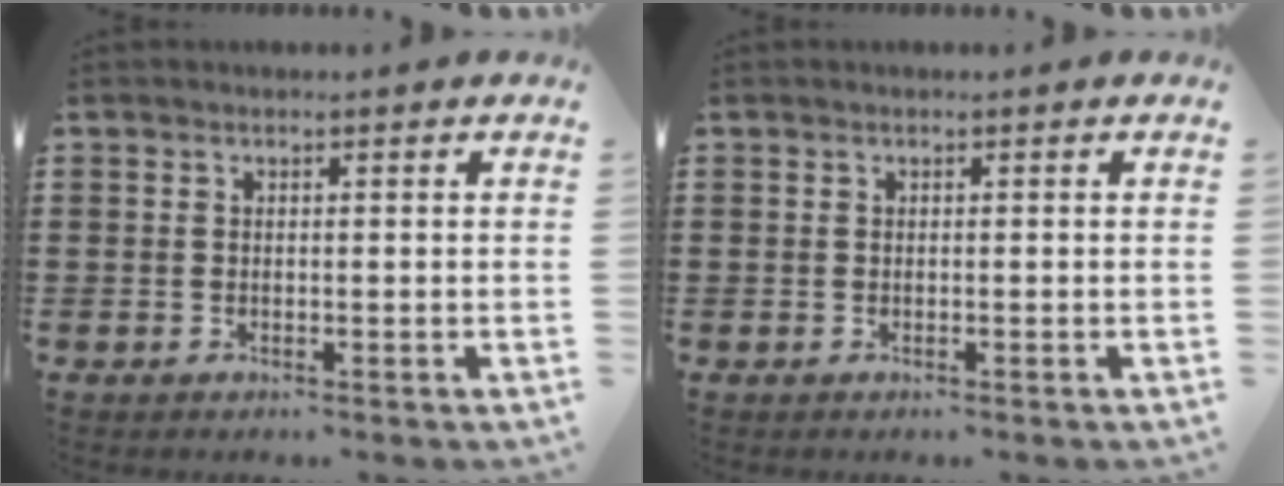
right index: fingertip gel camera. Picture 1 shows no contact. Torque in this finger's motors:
{"motor_torque": [0.05, 0.05, 0.00, 0.00]}